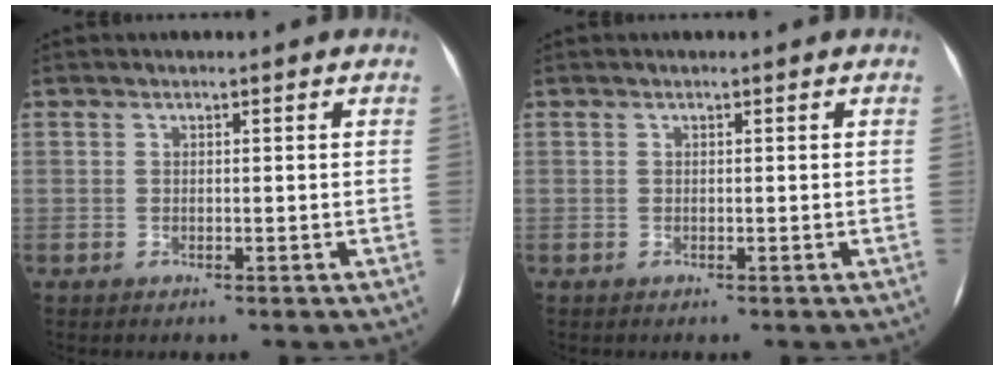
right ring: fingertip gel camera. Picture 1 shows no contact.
{"total": 0.0}